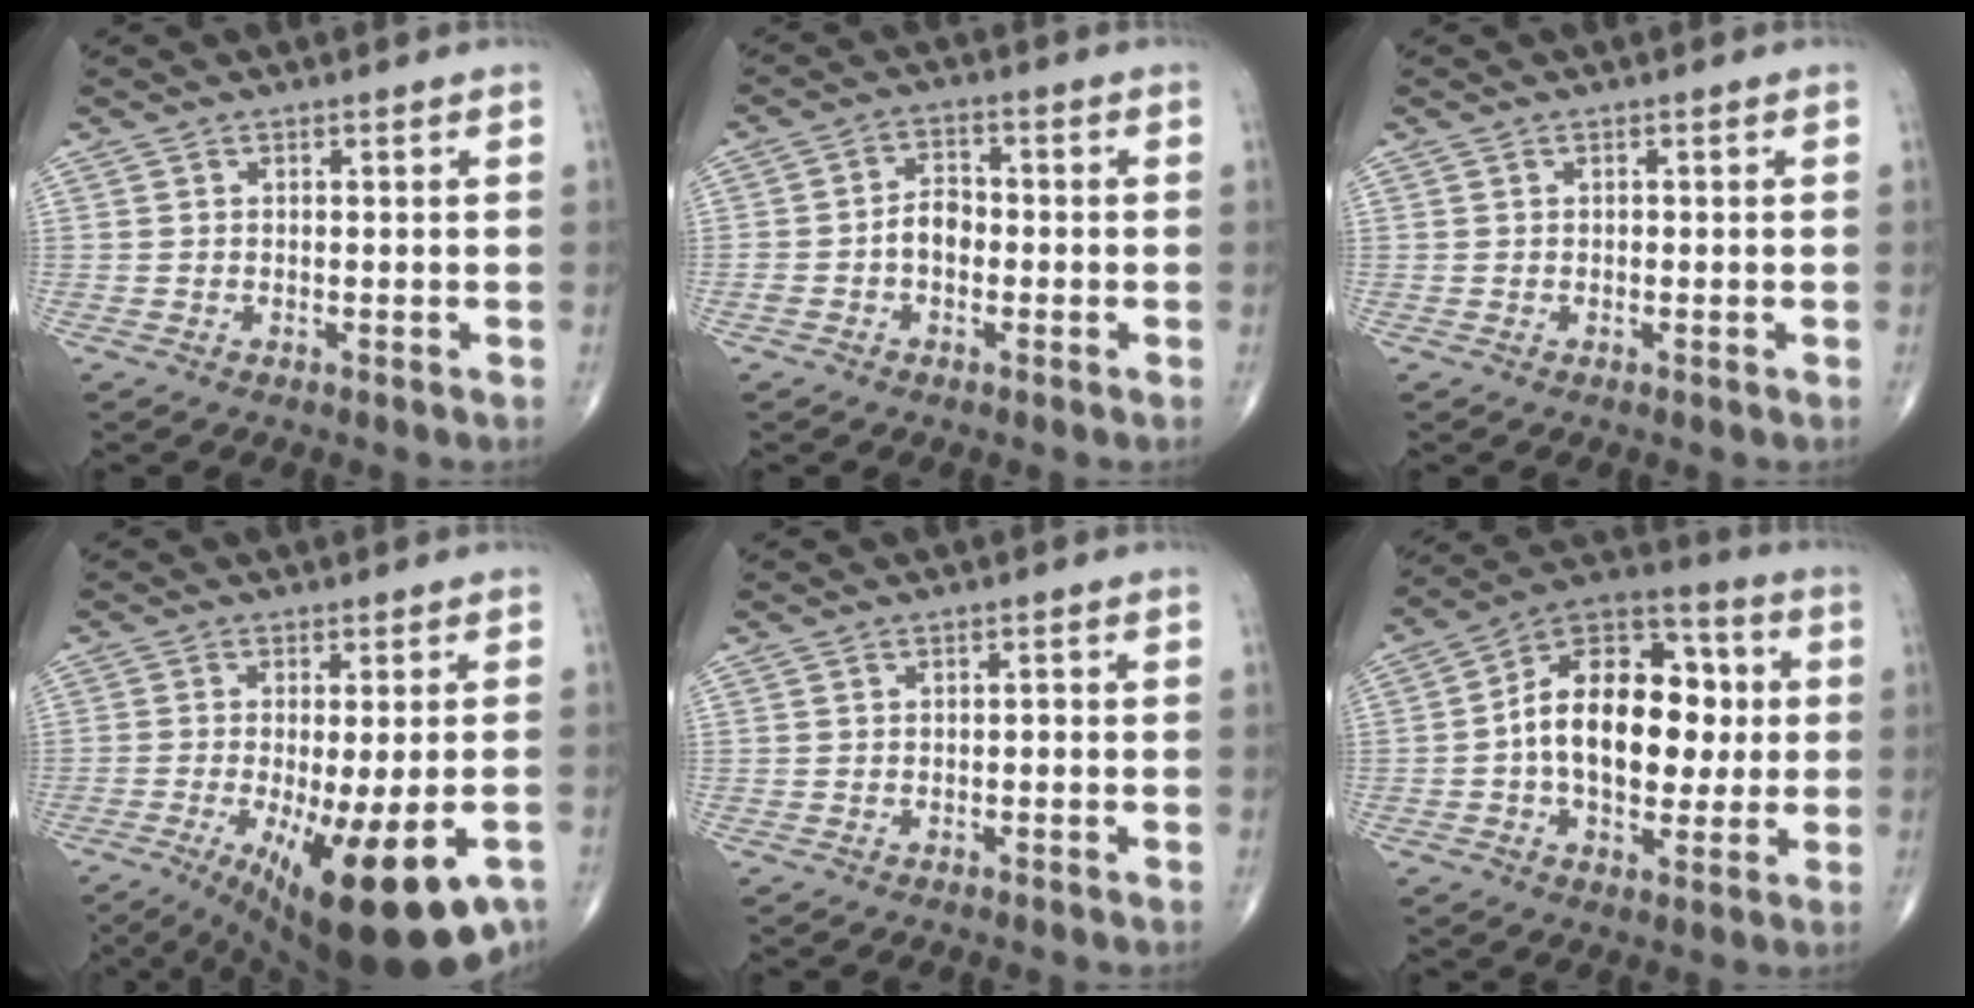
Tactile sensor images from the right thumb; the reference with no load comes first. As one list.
[{"total": 4.7, "force": [-1.1, 3.2, 3.2], "torque": [-0.049, 0.023, -0.026]}, {"total": 0.0}, {"total": 19.7, "force": [-9.1, 5.8, 16.5], "torque": [-0.211, -0.021, -0.124]}, {"total": 0.7, "force": [-0.1, 0.4, 0.5], "torque": [-0.004, 0.002, -0.005]}, {"total": 20.2, "force": [0.4, 12.3, 15.9], "torque": [-0.216, 0.031, 0.002]}]